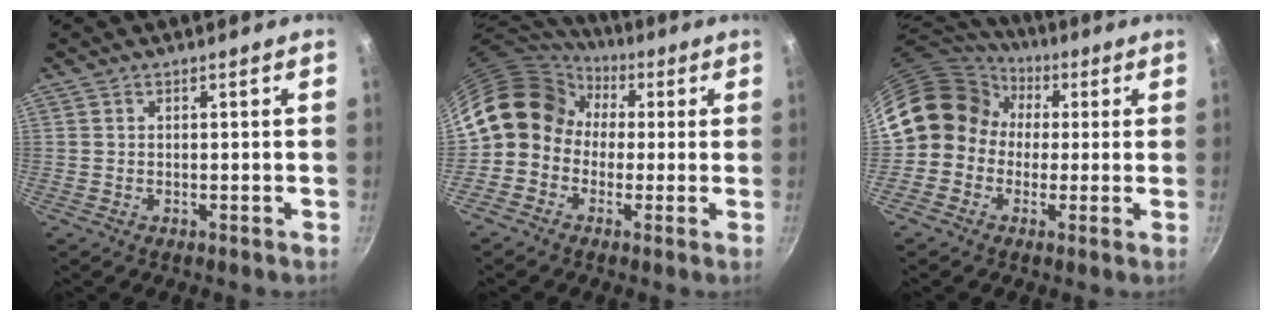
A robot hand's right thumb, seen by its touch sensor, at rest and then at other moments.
{"total": 12.6, "force": [1.1, 10.9, 6.3], "torque": [-0.084, 0.032, -0.003]}
{"total": 13.0, "force": [1.2, 11.7, 5.5], "torque": [-0.065, 0.032, 0.000]}